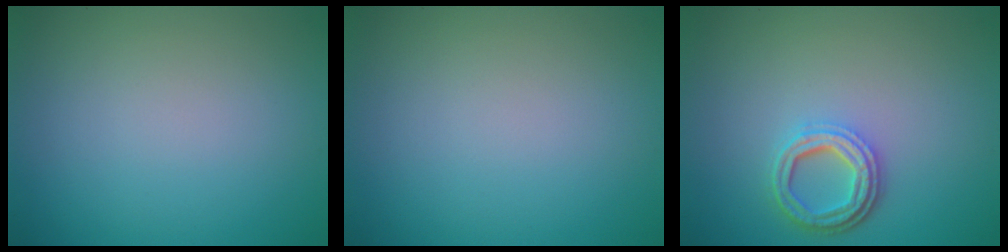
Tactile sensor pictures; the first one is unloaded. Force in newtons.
{"total": 0.0}
{"total": 3.8, "press": 2.9, "slide": 2.4}